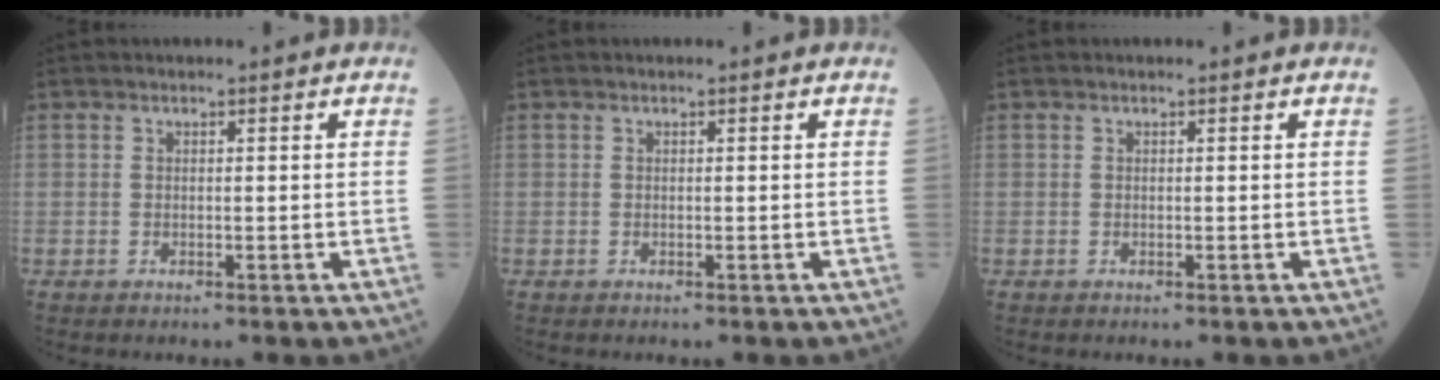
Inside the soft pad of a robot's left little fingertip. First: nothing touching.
{"total": 0.0}
{"total": 0.0}